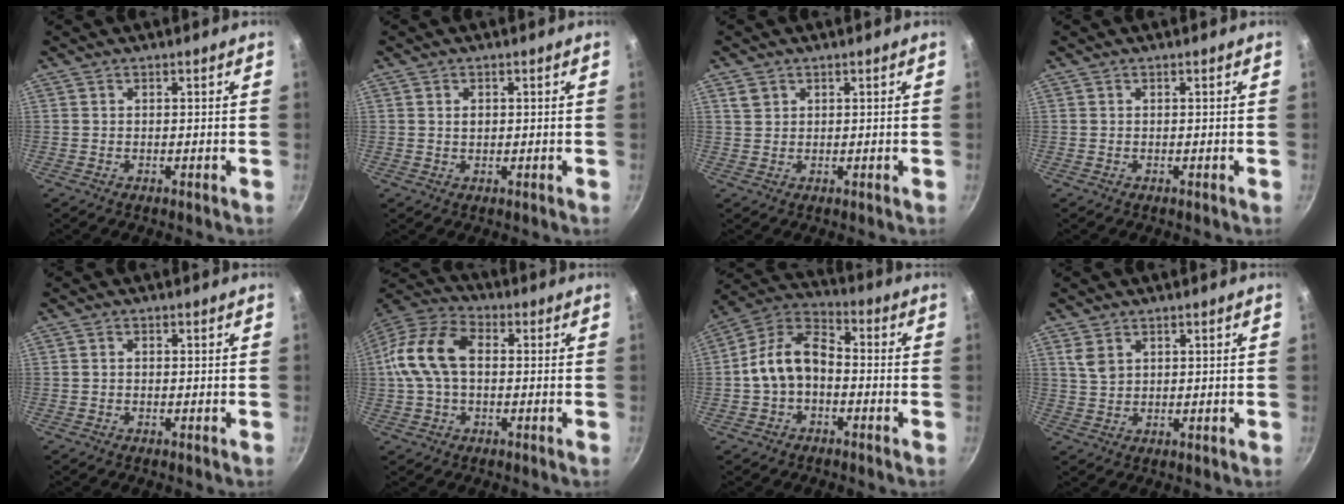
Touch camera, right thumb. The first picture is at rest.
{"total": 1.7, "force": [0.4, 1.2, 1.2], "torque": [-0.016, 0.002, 0.007]}
{"total": 2.3, "force": [1.1, 1.8, 0.8], "torque": [-0.008, 0.002, 0.022]}
{"total": 0.0}
{"total": 0.7, "force": [-0.1, 0.6, 0.4], "torque": [-0.007, 0.005, -0.002]}
{"total": 14.2, "force": [0.7, 9.2, 10.8], "torque": [-0.200, 0.038, -0.005]}
{"total": 11.3, "force": [-1.8, 7.6, 8.3], "torque": [-0.135, 0.048, -0.050]}
{"total": 3.9, "force": [1.8, 2.6, 2.2], "torque": [-0.035, -0.003, 0.040]}